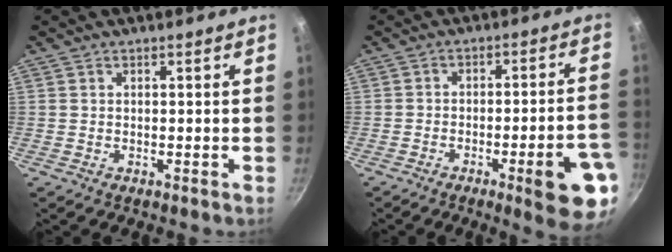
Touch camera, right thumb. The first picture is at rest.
{"total": 13.2, "force": [-5.8, 2.5, 11.5], "torque": [-0.128, 0.035, -0.071]}